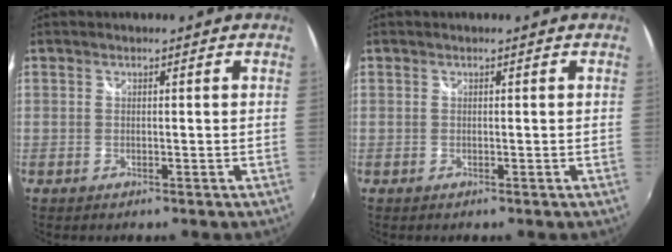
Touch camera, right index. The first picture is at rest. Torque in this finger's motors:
{"motor_torque": [0.00, 0.00, 0.00, 0.00]}